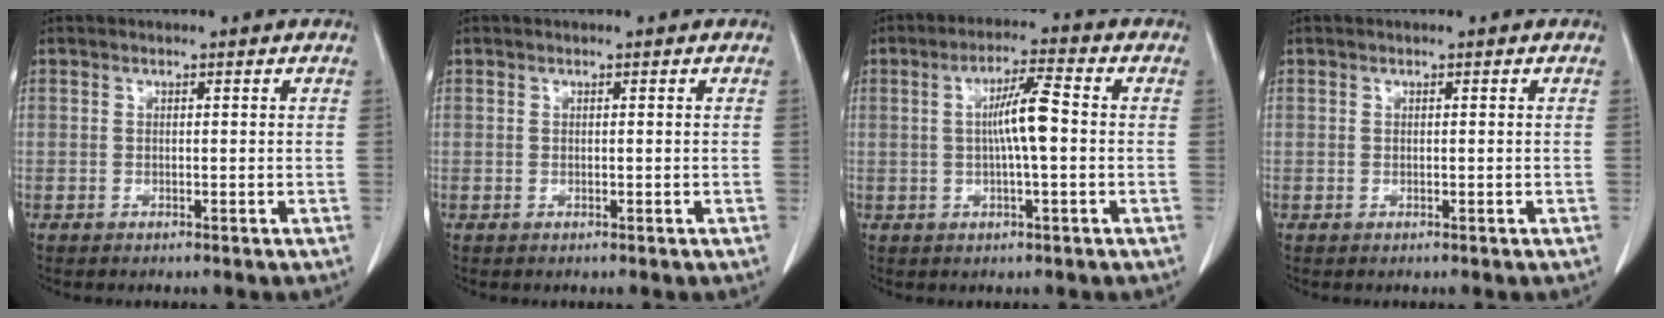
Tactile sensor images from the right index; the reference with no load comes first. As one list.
[{"total": 0.0}, {"total": 6.6, "force": [0.0, 0.7, 6.6], "torque": [-0.122, 0.010, -0.001]}, {"total": 0.0}]